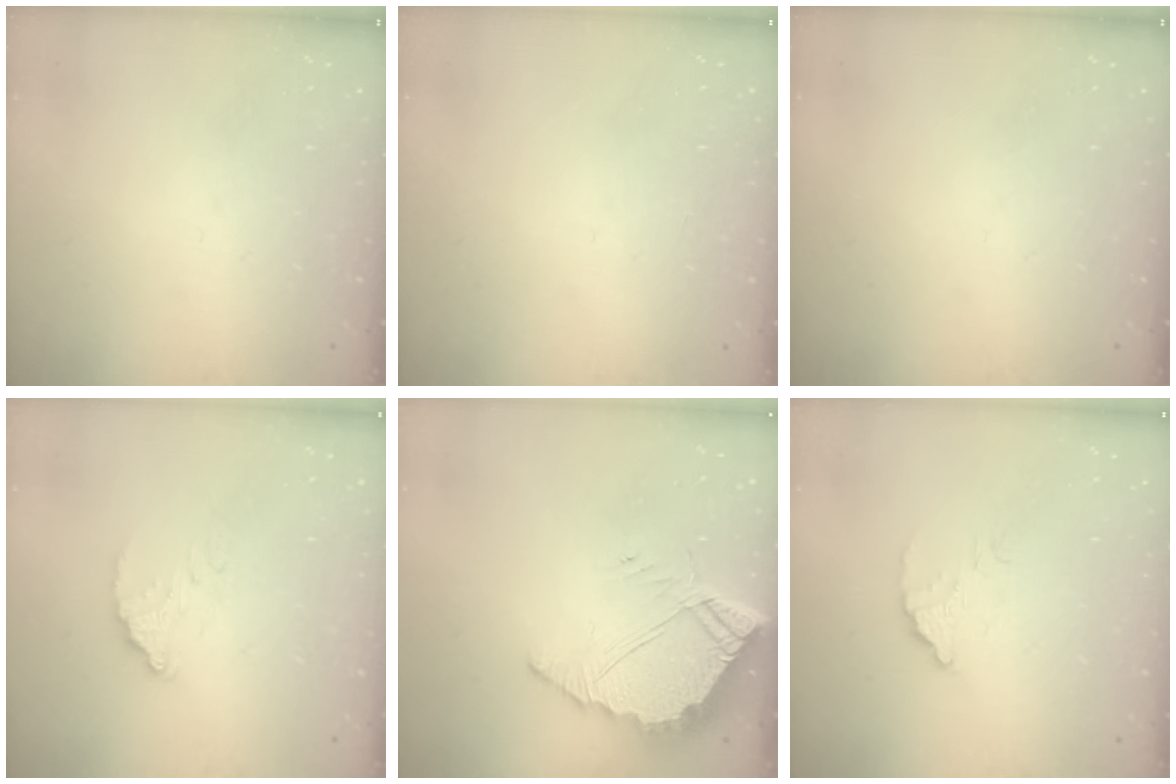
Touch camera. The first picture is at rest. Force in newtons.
{"total": 2.3, "press": 2.3, "slide": 0.1}
{"total": 0.0}
{"total": 4.8, "press": 4.8, "slide": 0.2}
{"total": 8.9, "press": 8.8, "slide": 0.7}
{"total": 3.3, "press": 3.3, "slide": 0.1}